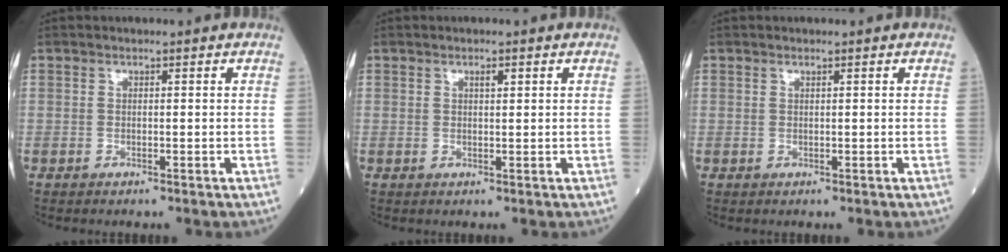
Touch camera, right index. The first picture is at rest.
{"total": 1.0, "force": [0.5, 0.2, 0.8], "torque": [-0.014, -0.001, 0.007]}
{"total": 0.0}